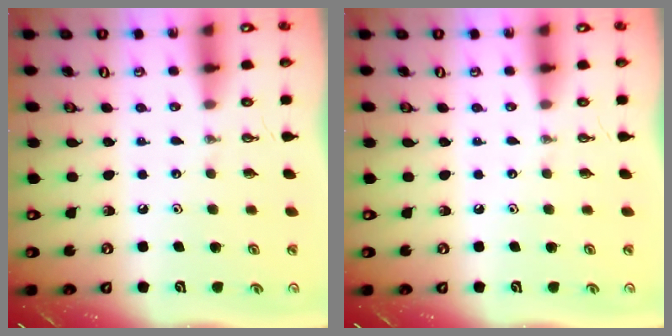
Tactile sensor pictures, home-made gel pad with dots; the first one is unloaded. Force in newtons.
{"total": 0.0}